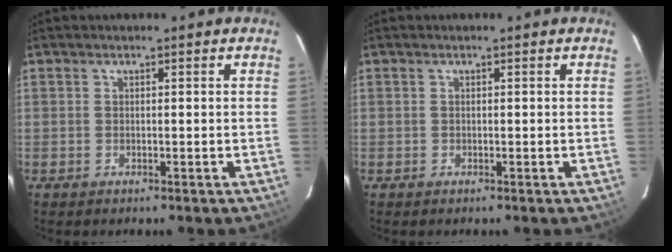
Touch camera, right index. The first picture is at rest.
{"total": 0.0}